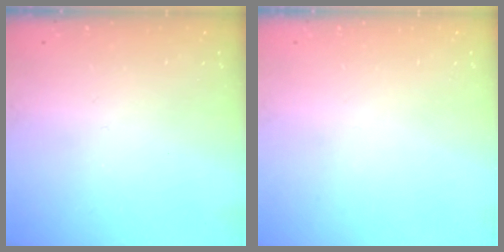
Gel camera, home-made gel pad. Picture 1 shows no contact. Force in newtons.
{"total": 0.0}